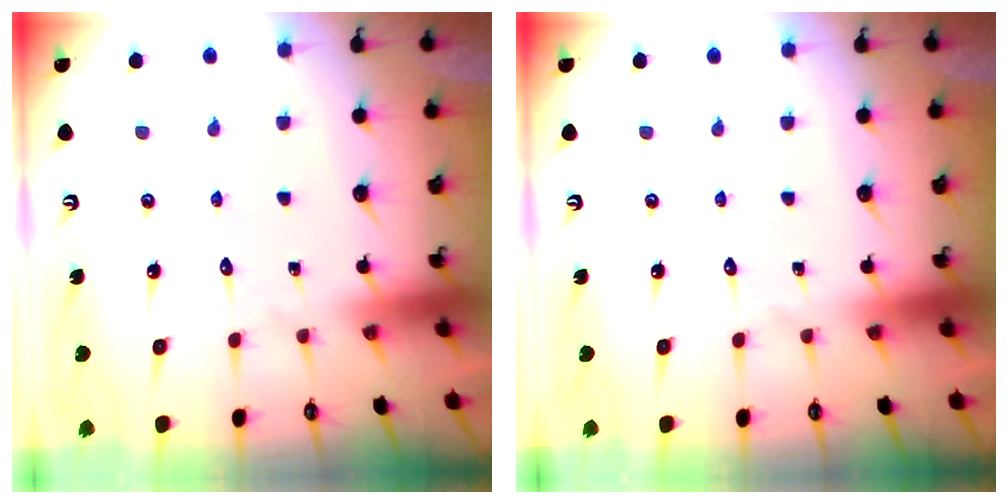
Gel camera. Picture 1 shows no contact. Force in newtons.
{"total": 0.0}